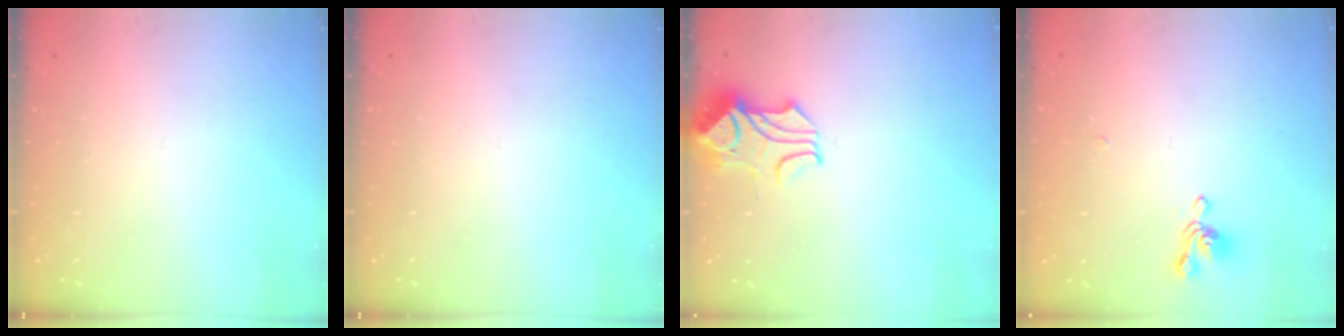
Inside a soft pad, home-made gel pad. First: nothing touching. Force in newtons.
{"total": 0.0}
{"total": 2.0, "press": 1.8, "slide": 1.0}
{"total": 1.8, "press": 1.6, "slide": 0.9}